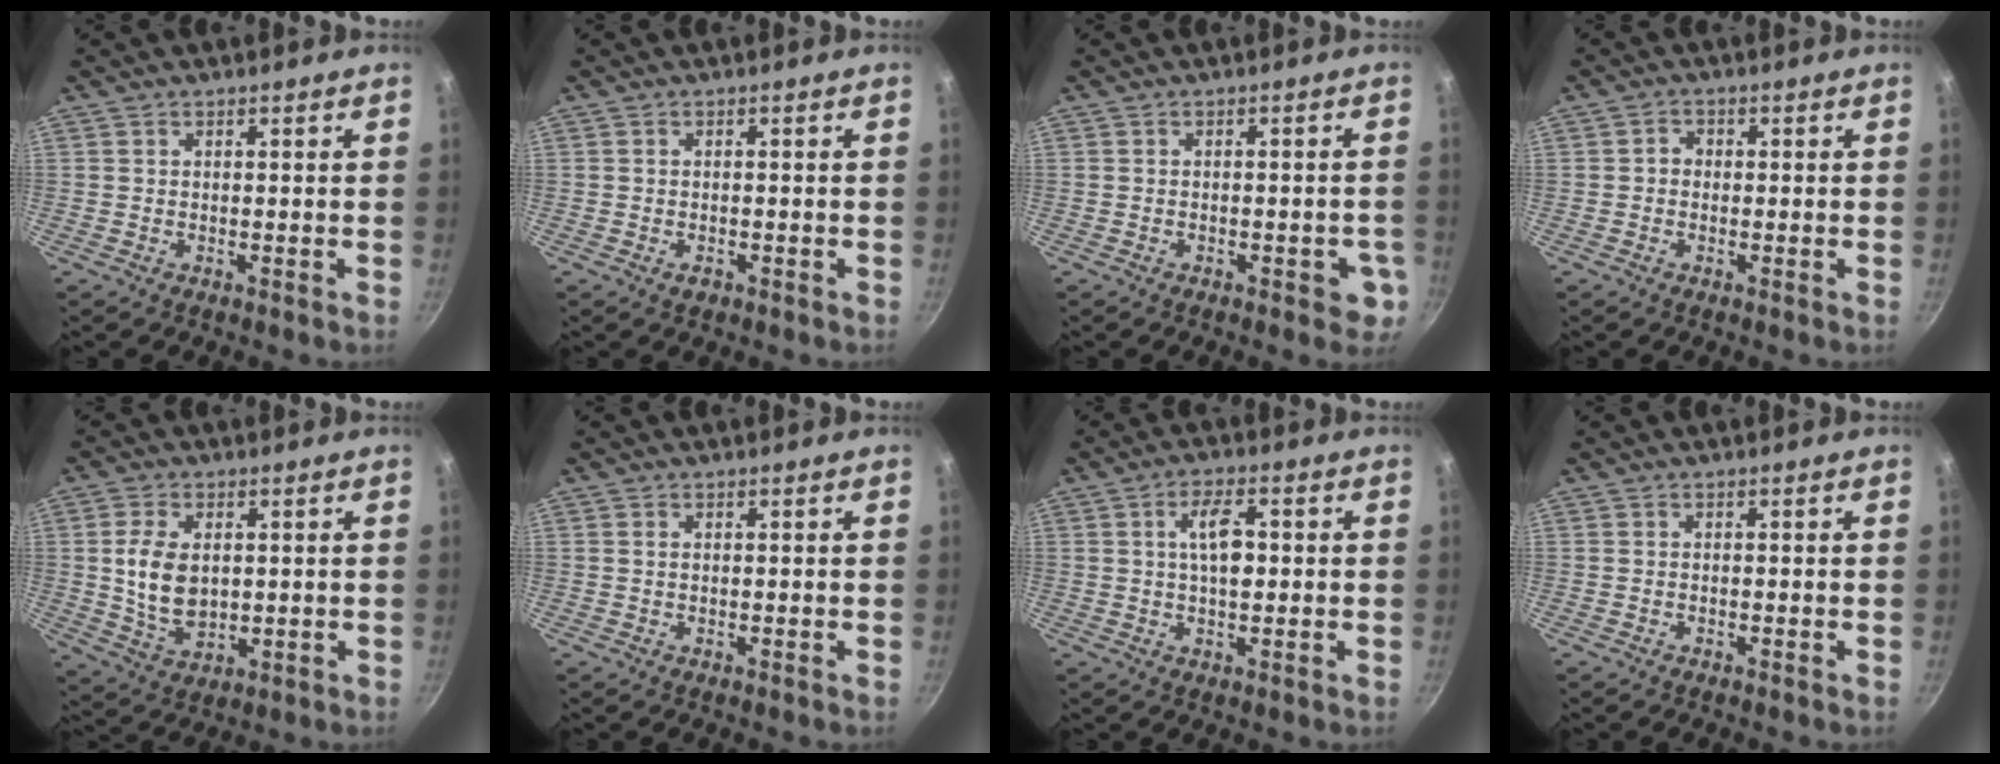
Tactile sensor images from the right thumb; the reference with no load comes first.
{"total": 1.2, "force": [-0.6, 0.8, 0.6], "torque": [-0.010, 0.001, -0.007]}
{"total": 4.6, "force": [-1.7, 2.3, 3.6], "torque": [-0.024, 0.013, -0.017]}
{"total": 1.7, "force": [-0.3, 1.5, 0.8], "torque": [-0.009, 0.007, -0.009]}
{"total": 9.5, "force": [1.1, 6.1, 7.2], "torque": [-0.128, -0.012, 0.032]}
{"total": 0.6, "force": [0.2, 0.4, 0.4], "torque": [-0.009, 0.002, 0.003]}
{"total": 6.6, "force": [0.8, 2.9, 5.8], "torque": [-0.095, 0.009, 0.010]}
{"total": 0.0}